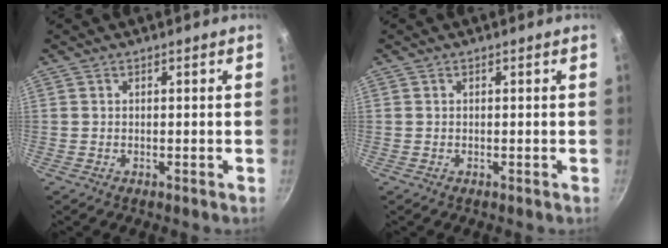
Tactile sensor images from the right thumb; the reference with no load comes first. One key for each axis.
{"total": 0.0}